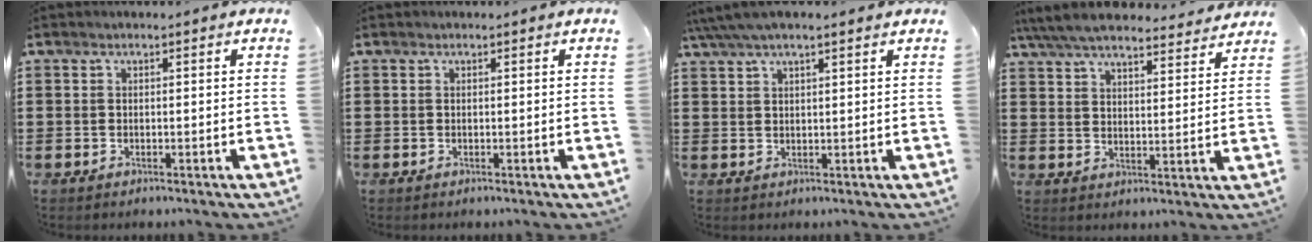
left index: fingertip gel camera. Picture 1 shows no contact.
{"total": 0.0}
{"total": 3.4, "force": [2.6, 1.0, 2.0], "torque": [-0.046, 0.003, 0.048]}
{"total": 6.7, "force": [6.3, 1.0, 2.2], "torque": [-0.066, -0.026, 0.112]}